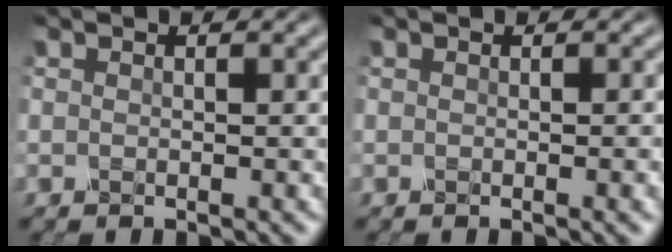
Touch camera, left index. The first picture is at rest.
{"total": 1.6, "force": [-0.1, 0.4, 1.5], "torque": [-0.014, 0.000, -0.004]}